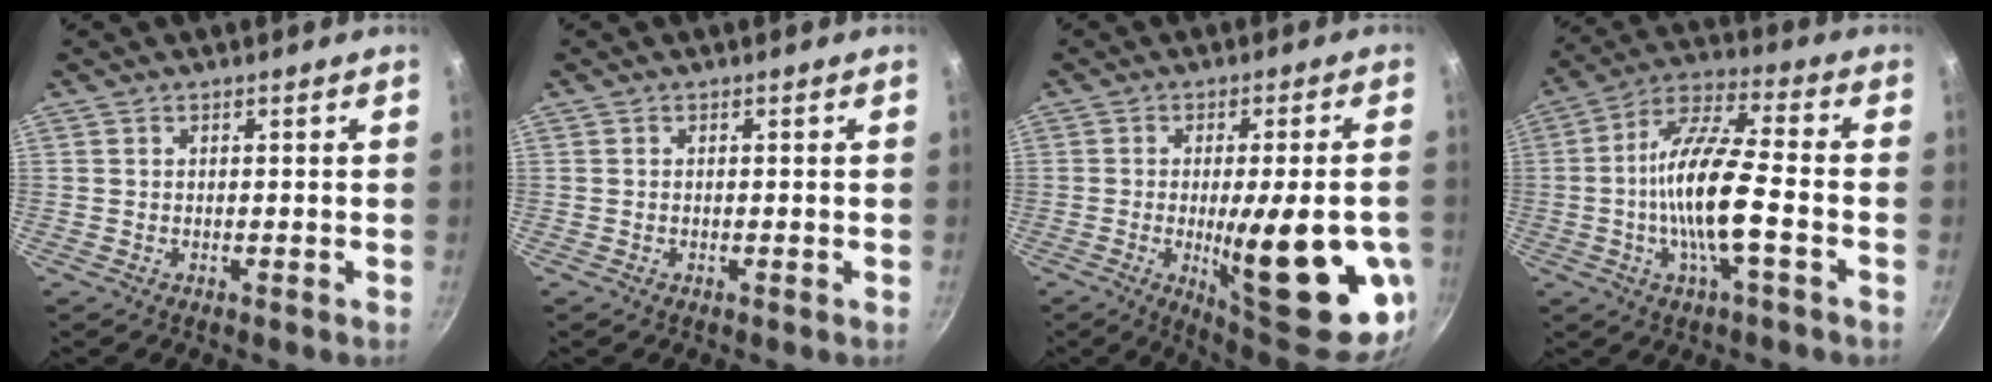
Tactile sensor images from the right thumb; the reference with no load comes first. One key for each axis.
{"total": 0.0}
{"total": 23.8, "fx": -5.2, "fy": 6.4, "fz": 22.3, "tx": -0.272, "ty": -0.013, "tz": -0.060}
{"total": 14.8, "fx": -2.9, "fy": 3.8, "fz": 14.0, "tx": -0.264, "ty": 0.031, "tz": -0.066}